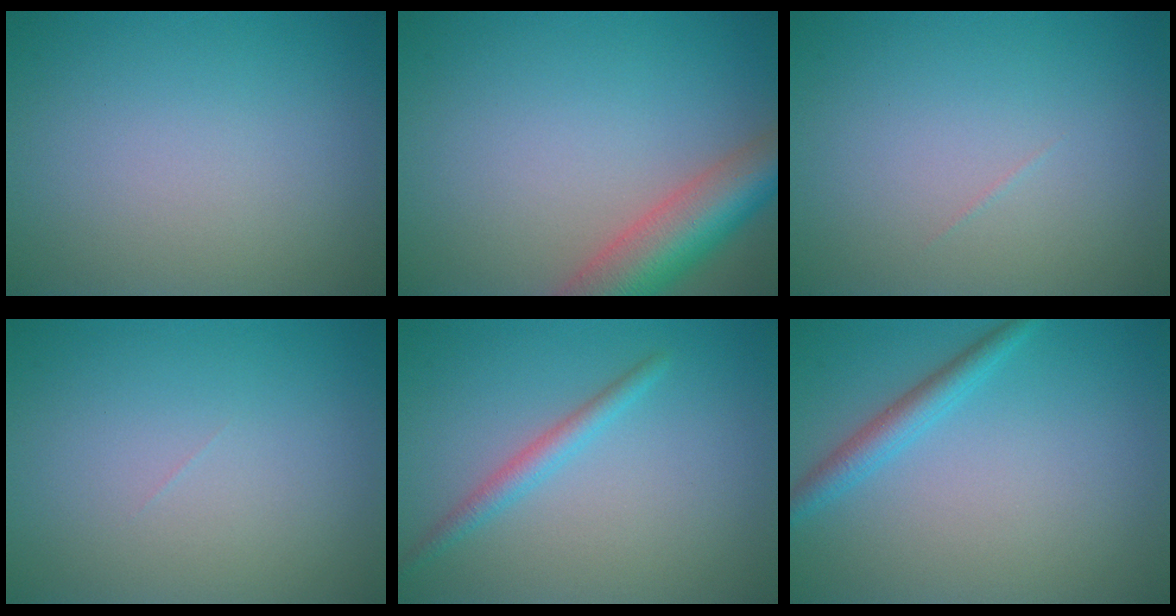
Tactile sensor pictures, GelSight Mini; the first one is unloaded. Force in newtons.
{"total": 6.9, "press": 6.9, "slide": 0.3}
{"total": 0.0}
{"total": 0.0}
{"total": 1.8, "press": 1.8, "slide": 0.1}
{"total": 2.3, "press": 2.3, "slide": 0.1}